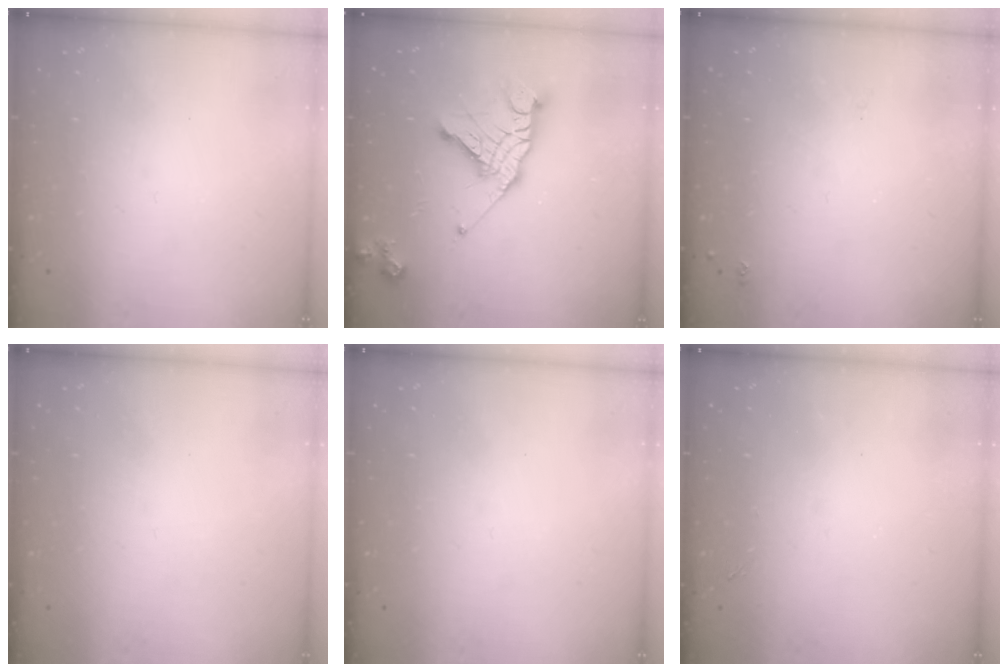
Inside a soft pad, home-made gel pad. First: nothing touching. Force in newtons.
{"total": 17.5, "press": 17.4, "slide": 1.6}
{"total": 3.7, "press": 3.6, "slide": 0.7}
{"total": 0.0}
{"total": 0.0}
{"total": 1.7, "press": 1.6, "slide": 0.3}